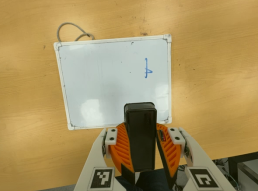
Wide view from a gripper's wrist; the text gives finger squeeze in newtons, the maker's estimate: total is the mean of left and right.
{"total": 11.5, "left": 11.3, "right": 11.7}